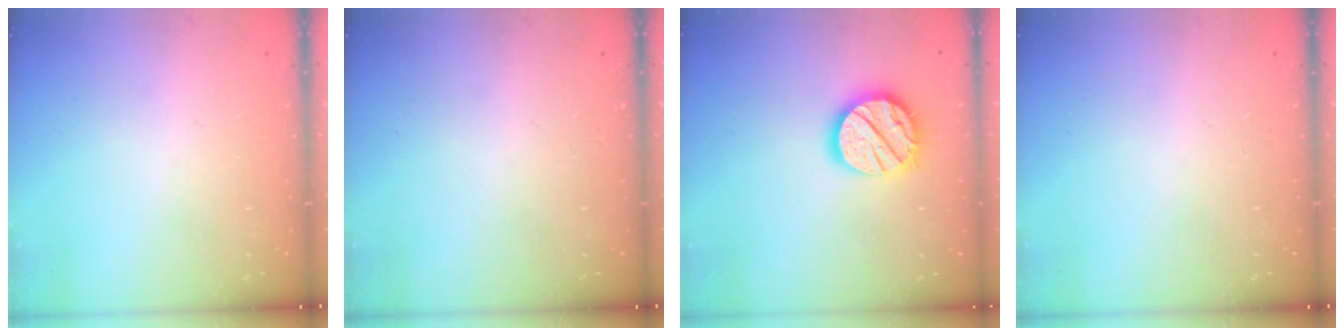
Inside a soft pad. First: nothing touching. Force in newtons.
{"total": 0.0}
{"total": 16.3, "press": 16.3, "slide": 1.1}
{"total": 0.0}